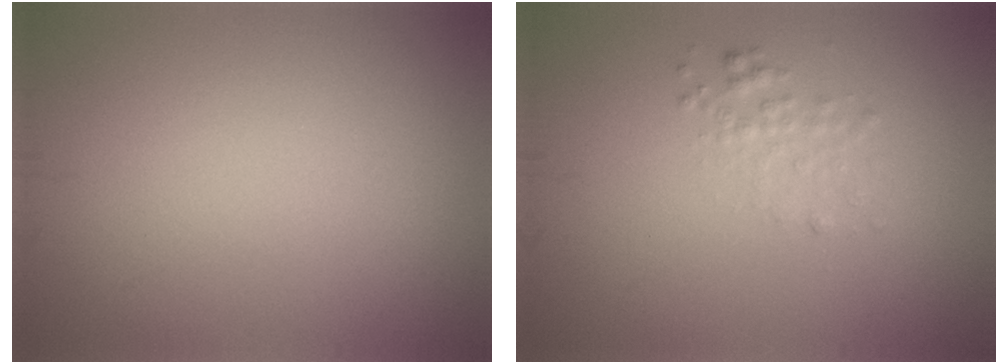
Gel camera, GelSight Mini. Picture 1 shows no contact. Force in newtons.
{"total": 1.5, "press": 1.5, "slide": 0.0}